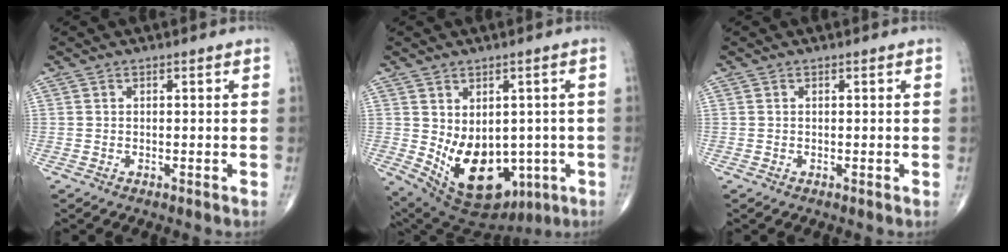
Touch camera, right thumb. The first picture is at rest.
{"total": 16.5, "force": [-3.0, 11.3, 11.7], "torque": [-0.164, -0.008, -0.007]}
{"total": 0.0}